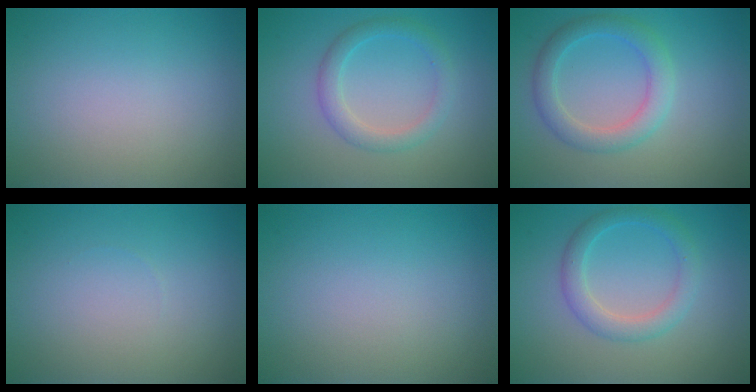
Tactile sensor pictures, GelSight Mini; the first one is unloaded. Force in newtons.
{"total": 2.4, "press": 2.4, "slide": 0.2}
{"total": 2.2, "press": 2.2, "slide": 0.3}
{"total": 0.0}
{"total": 0.0}
{"total": 2.8, "press": 2.8, "slide": 0.0}